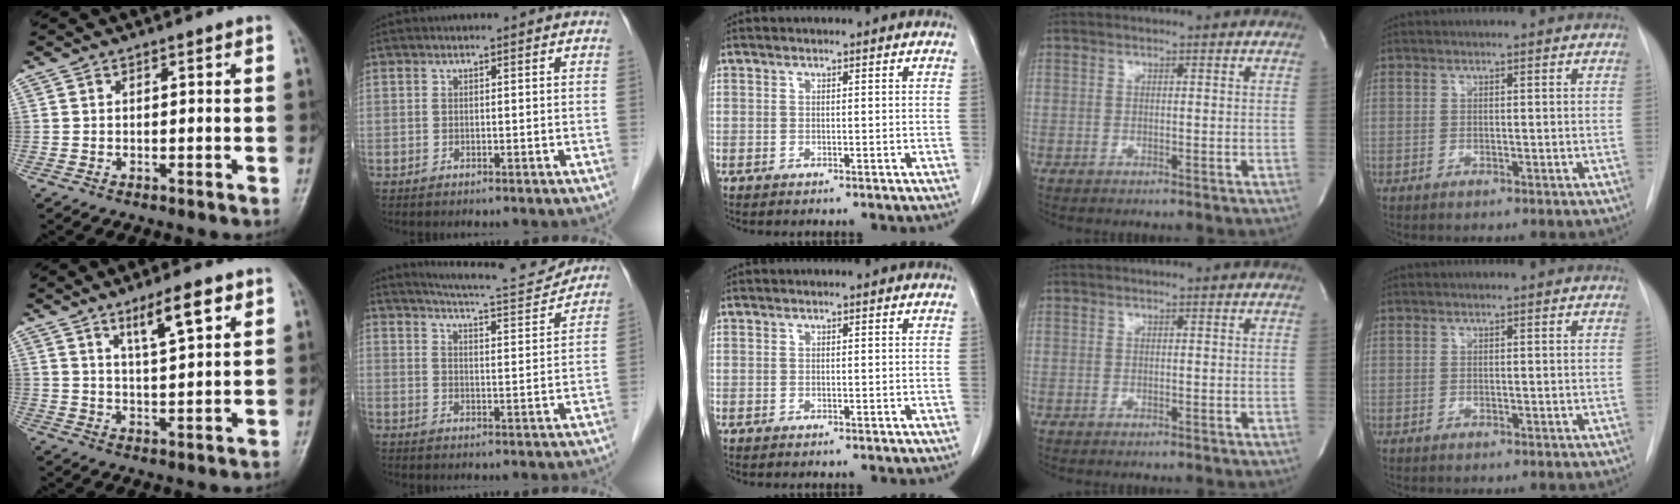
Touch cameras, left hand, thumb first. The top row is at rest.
{"thumb": {"total": 7.8, "force": [4.6, 1.7, 6.0], "torque": [-0.094, -0.025, 0.081]}, "index": {"total": 11.5, "force": [11.1, 0.2, 2.9], "torque": [-0.050, -0.003, 0.153]}}